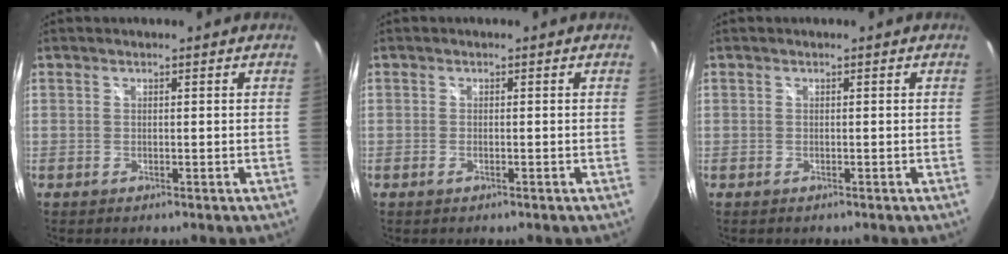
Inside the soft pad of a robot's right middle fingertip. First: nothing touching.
{"total": 0.8, "force": [-0.5, 0.3, 0.5], "torque": [-0.010, -0.001, -0.011]}
{"total": 0.0}